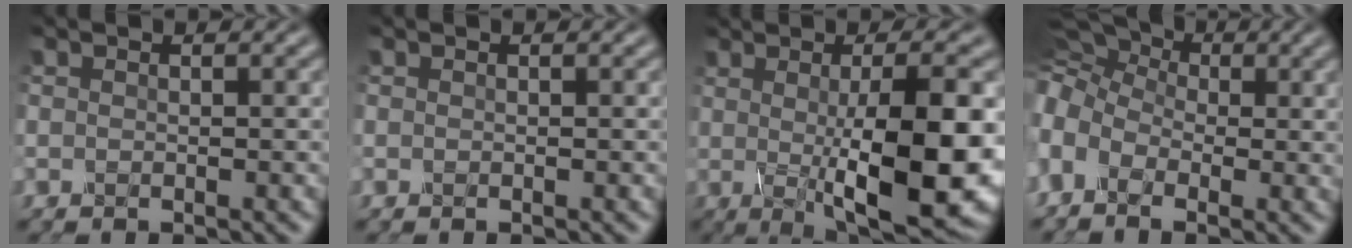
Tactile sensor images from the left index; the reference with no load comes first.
{"total": 0.0}
{"total": 13.0, "force": [-0.8, 3.7, 12.4], "torque": [-0.148, -0.006, -0.006]}
{"total": 8.8, "force": [1.2, 6.4, 5.9], "torque": [-0.128, 0.032, 0.007]}